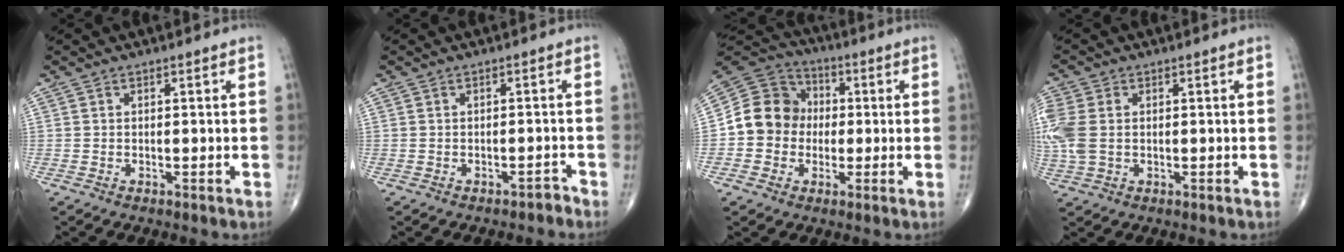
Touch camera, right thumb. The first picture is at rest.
{"total": 1.3, "force": [-1.1, 0.6, 0.3], "torque": [-0.002, 0.011, -0.016]}
{"total": 11.7, "force": [-0.6, 10.7, 4.9], "torque": [-0.060, 0.031, -0.020]}
{"total": 8.4, "force": [0.5, 5.8, 6.1], "torque": [-0.177, 0.010, 0.016]}